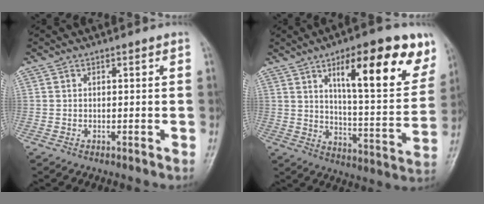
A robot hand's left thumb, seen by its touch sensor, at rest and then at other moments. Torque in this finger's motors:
{"motor_torque": [1.82, 1.23, 1.46, -1.31, 0.32]}